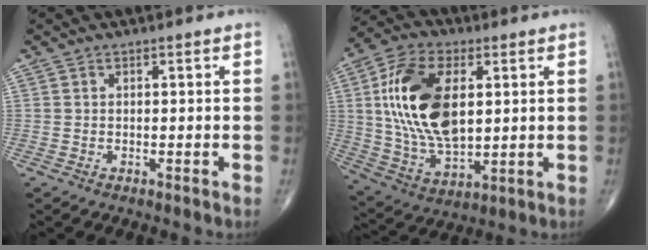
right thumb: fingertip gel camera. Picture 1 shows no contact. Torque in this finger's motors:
{"motor_torque": [0.99, 3.54, 1.94, 0.30, 0.23]}